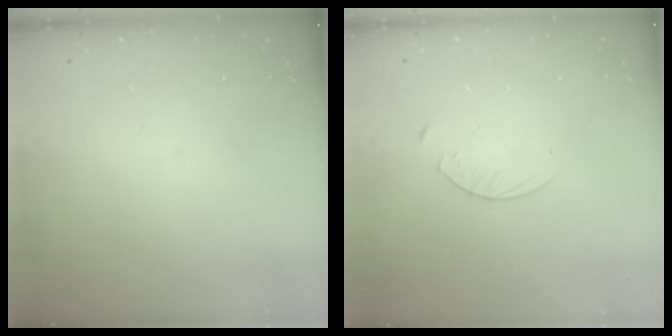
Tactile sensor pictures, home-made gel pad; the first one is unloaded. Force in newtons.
{"total": 3.1, "press": 3.1, "slide": 0.3}